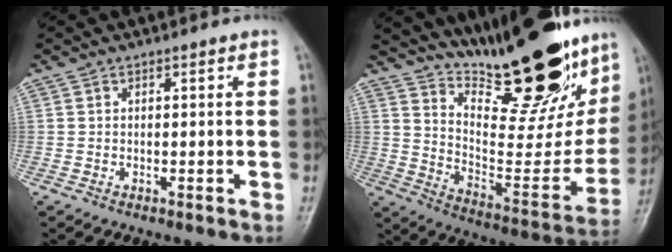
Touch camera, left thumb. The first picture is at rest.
{"total": 29.0, "force": [21.0, 8.7, 17.9], "torque": [-0.231, -0.119, 0.324]}